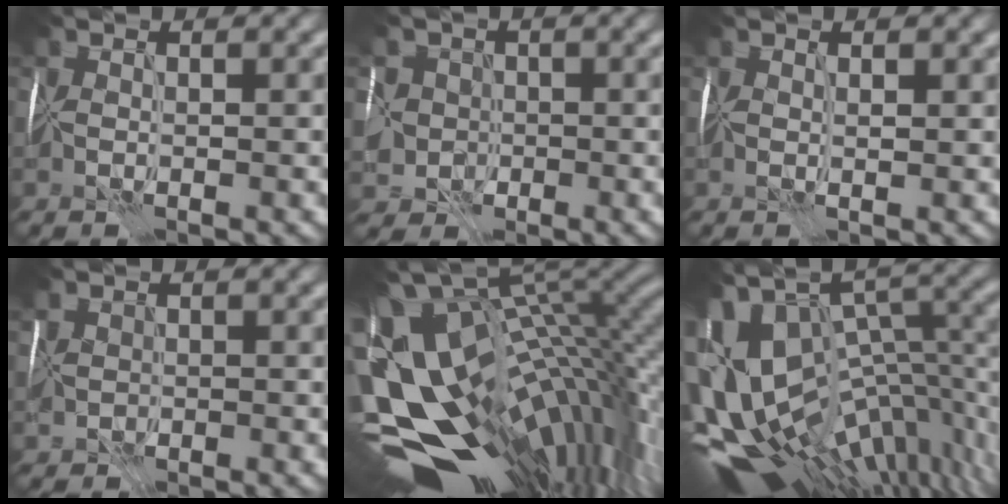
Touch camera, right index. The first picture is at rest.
{"total": 3.5, "force": [-1.6, 3.0, -0.5], "torque": [0.022, -0.001, -0.037]}
{"total": 0.8, "force": [0.6, 0.1, 0.5], "torque": [-0.007, 0.003, 0.013]}
{"total": 1.1, "force": [-0.4, 1.0, -0.1], "torque": [-0.008, -0.002, -0.005]}
{"total": 14.4, "force": [-1.8, 8.2, 11.8], "torque": [-0.195, -0.037, 0.017]}
{"total": 13.9, "force": [-1.5, 7.7, 11.5], "torque": [-0.174, 0.010, 0.017]}